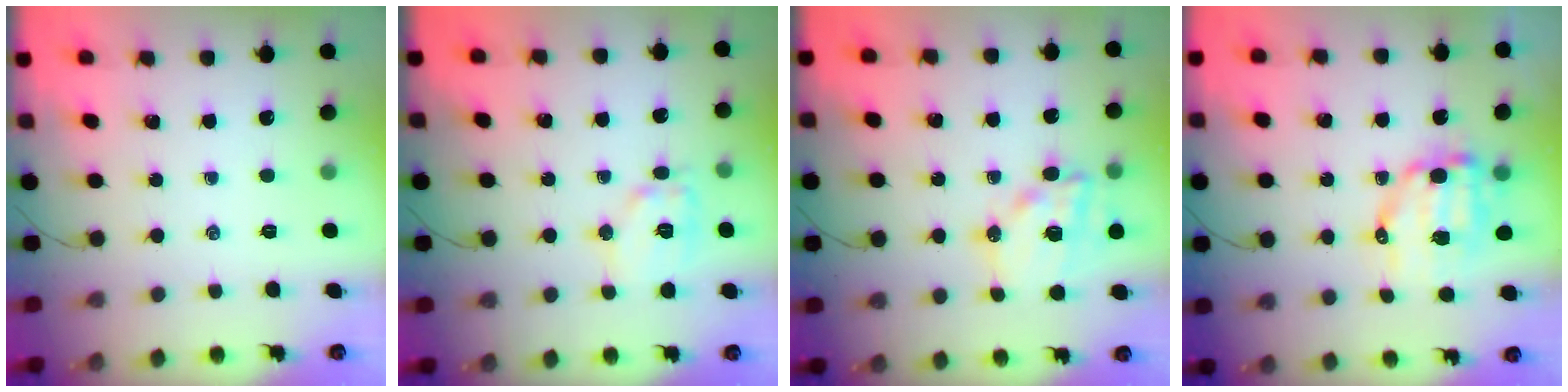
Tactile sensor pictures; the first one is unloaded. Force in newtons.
{"total": 10.3, "press": 10.3, "slide": 0.3}
{"total": 13.8, "press": 13.5, "slide": 3.1}
{"total": 9.6, "press": 9.3, "slide": 2.0}